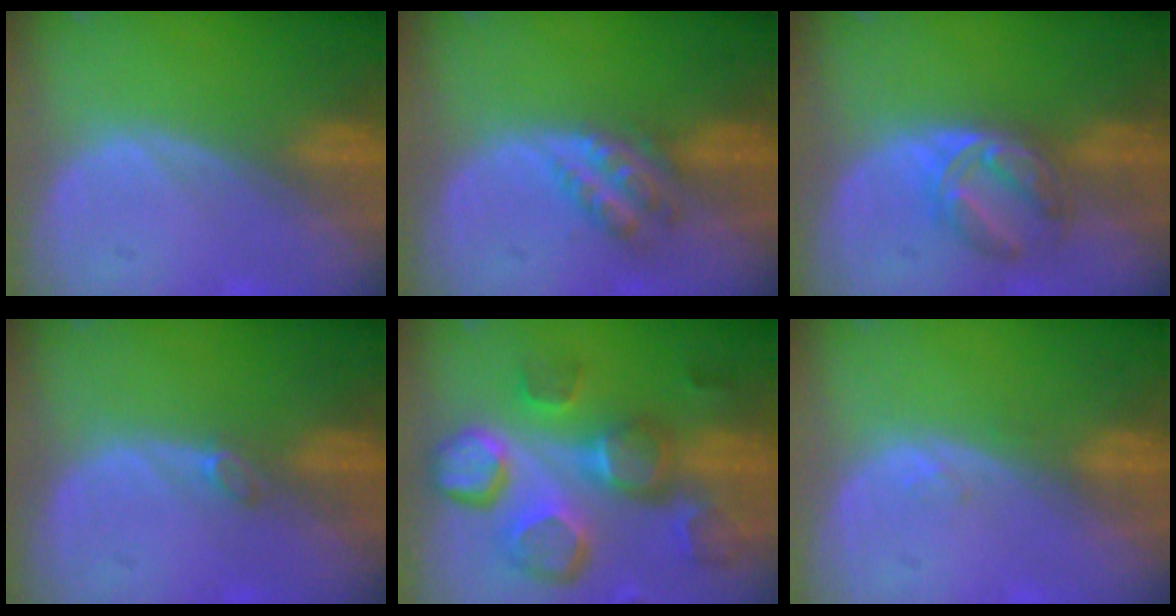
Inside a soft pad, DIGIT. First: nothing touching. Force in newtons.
{"total": 4.6, "press": 4.1, "slide": 2.2}
{"total": 5.8, "press": 5.5, "slide": 1.7}
{"total": 1.2, "press": 1.2, "slide": 0.4}
{"total": 12.8, "press": 11.2, "slide": 6.2}
{"total": 0.9, "press": 0.8, "slide": 0.4}